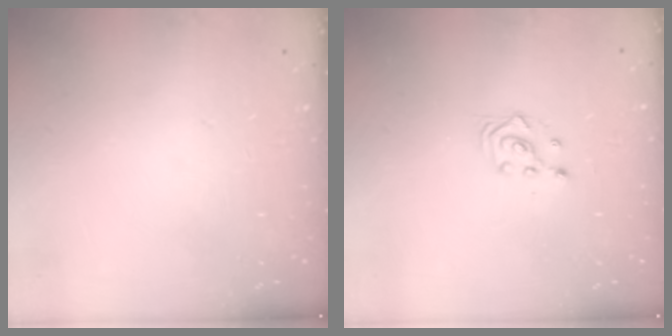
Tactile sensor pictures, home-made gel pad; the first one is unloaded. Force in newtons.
{"total": 2.5, "press": 2.5, "slide": 0.3}